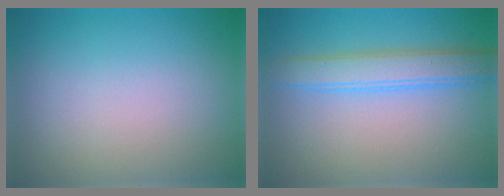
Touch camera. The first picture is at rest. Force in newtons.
{"total": 3.7, "press": 3.7, "slide": 0.1}